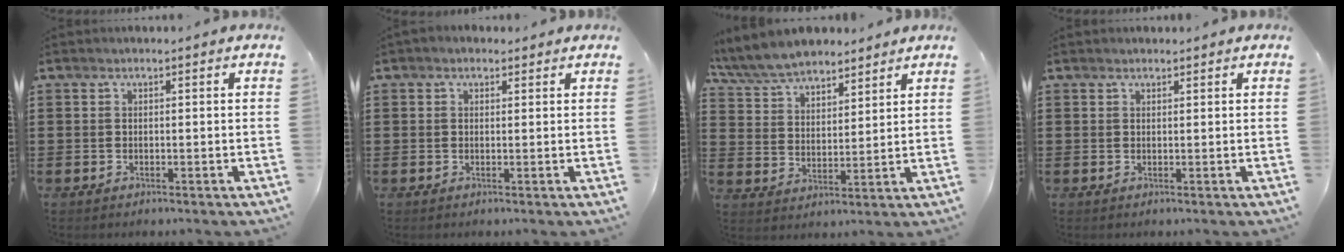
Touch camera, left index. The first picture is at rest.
{"total": 1.0, "force": [0.6, 0.7, 0.4], "torque": [-0.009, 0.006, 0.012]}
{"total": 7.5, "force": [6.9, 2.1, 2.0], "torque": [-0.070, -0.018, 0.128]}
{"total": 0.8, "force": [0.7, 0.3, 0.1], "torque": [-0.004, 0.001, 0.015]}